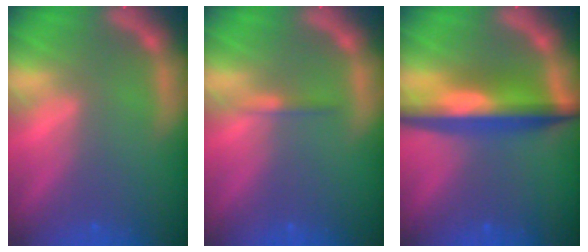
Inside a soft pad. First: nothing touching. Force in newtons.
{"total": 0.9}
{"total": 7.5}